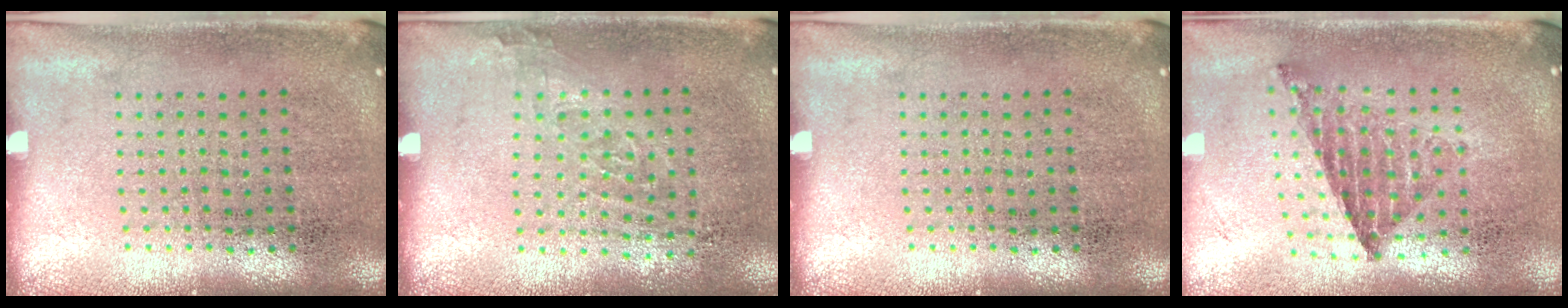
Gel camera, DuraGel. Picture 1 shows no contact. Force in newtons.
{"total": 1.0, "press": 0.7, "slide": 0.6}
{"total": 0.0}
{"total": 0.5, "press": 0.5, "slide": 0.1}